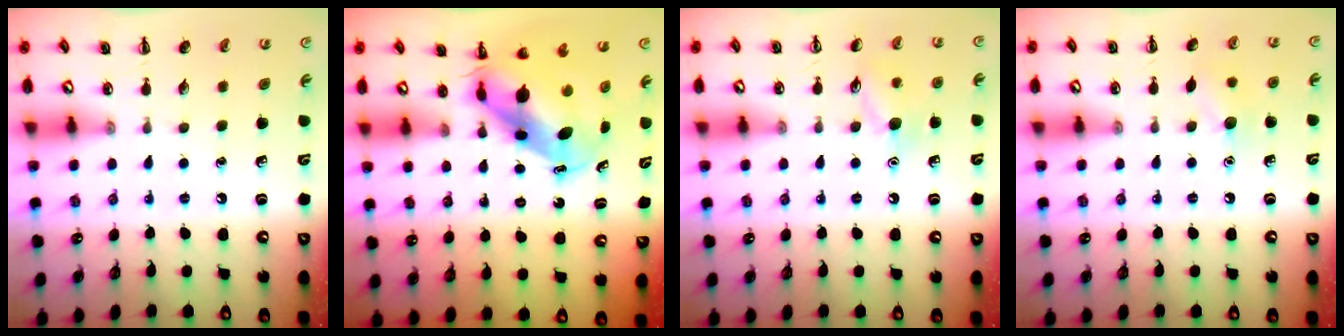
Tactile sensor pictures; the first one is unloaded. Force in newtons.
{"total": 7.4, "press": 7.1, "slide": 2.4}
{"total": 8.7, "press": 8.5, "slide": 1.4}
{"total": 8.4, "press": 8.1, "slide": 1.8}